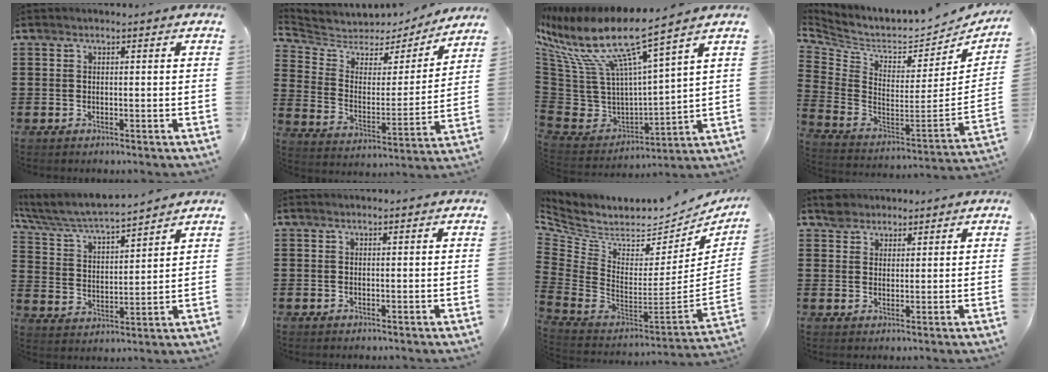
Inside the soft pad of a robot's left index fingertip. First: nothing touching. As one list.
[{"total": 4.8, "force": [4.4, 1.9, 0.3], "torque": [-0.042, -0.037, 0.069]}, {"total": 12.7, "force": [8.0, 2.9, 9.5], "torque": [-0.222, -0.061, 0.125]}, {"total": 4.0, "force": [3.1, 1.9, 1.5], "torque": [-0.054, -0.050, 0.049]}, {"total": 5.8, "force": [5.5, 0.2, 1.9], "torque": [-0.064, -0.038, 0.089]}, {"total": 0.0}, {"total": 5.0, "force": [4.5, 1.5, 1.5], "torque": [-0.065, -0.067, 0.078]}, {"total": 3.1, "force": [2.6, 1.7, 0.2], "torque": [-0.004, 0.005, 0.051]}]